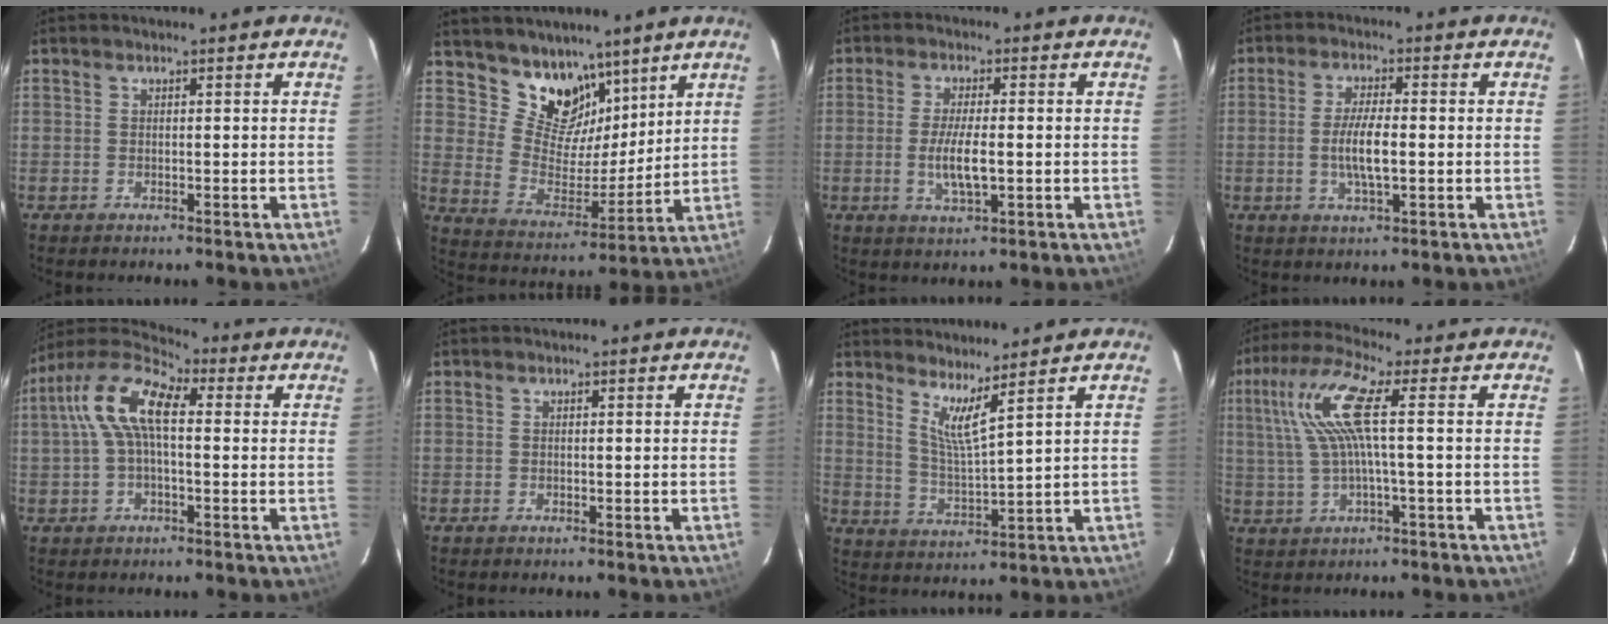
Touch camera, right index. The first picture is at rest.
{"total": 12.7, "force": [9.0, 7.6, 4.6], "torque": [-0.086, -0.005, 0.169]}
{"total": 6.1, "force": [-1.0, 1.5, 5.9], "torque": [-0.115, -0.008, -0.018]}
{"total": 6.0, "force": [-0.8, 1.4, 5.8], "torque": [-0.112, -0.003, -0.015]}
{"total": 11.2, "force": [1.3, 5.0, 9.9], "torque": [-0.199, 0.031, 0.014]}
{"total": 0.0}
{"total": 5.7, "force": [4.2, -0.5, 3.8], "torque": [-0.069, -0.013, 0.078]}
{"total": 9.6, "force": [1.2, 0.7, 9.5], "torque": [-0.187, 0.009, 0.031]}